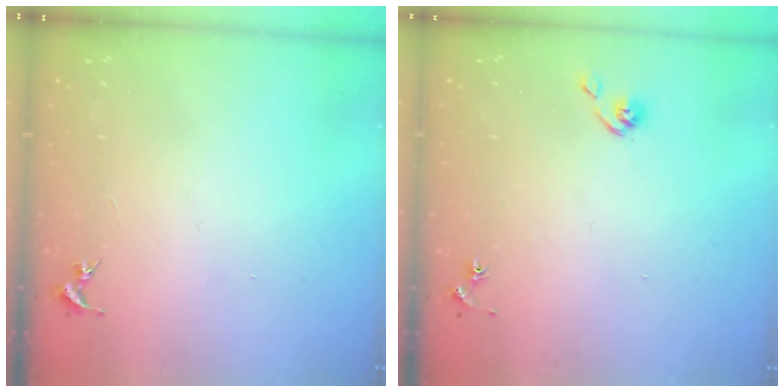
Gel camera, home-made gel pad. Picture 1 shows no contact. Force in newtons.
{"total": 5.5, "press": 5.4, "slide": 0.5}